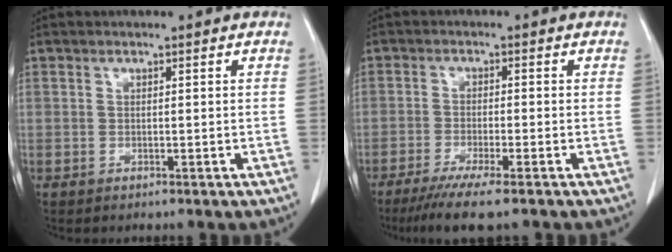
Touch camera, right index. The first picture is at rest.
{"total": 7.2, "force": [-5.3, -0.3, 4.9], "torque": [-0.073, -0.017, -0.084]}